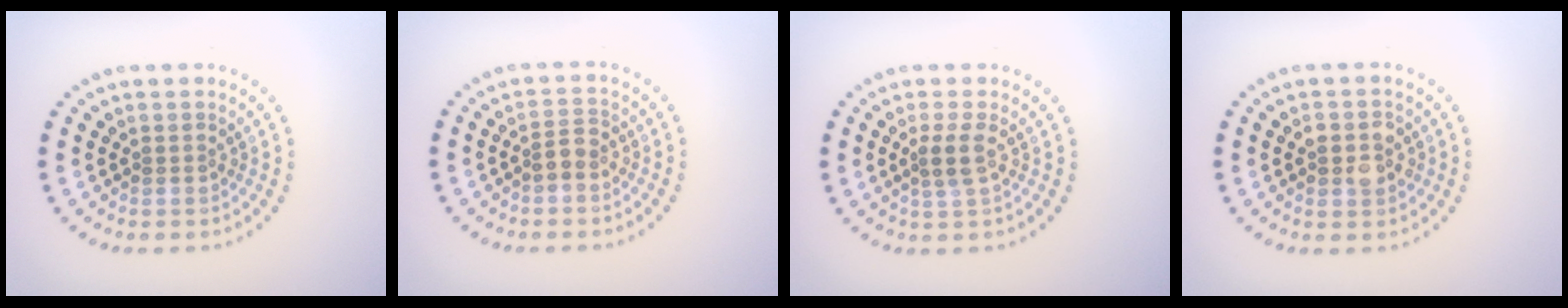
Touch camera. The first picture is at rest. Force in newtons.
{"total": 1.7, "press": 1.5, "slide": 0.9}
{"total": 2.0, "press": 1.6, "slide": 1.1}
{"total": 2.7, "press": 2.7, "slide": 0.2}